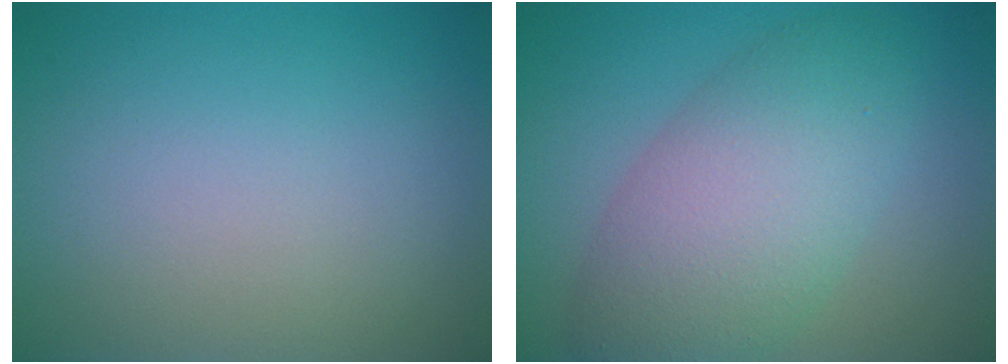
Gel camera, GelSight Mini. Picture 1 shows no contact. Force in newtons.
{"total": 7.6, "press": 7.6, "slide": 0.1}